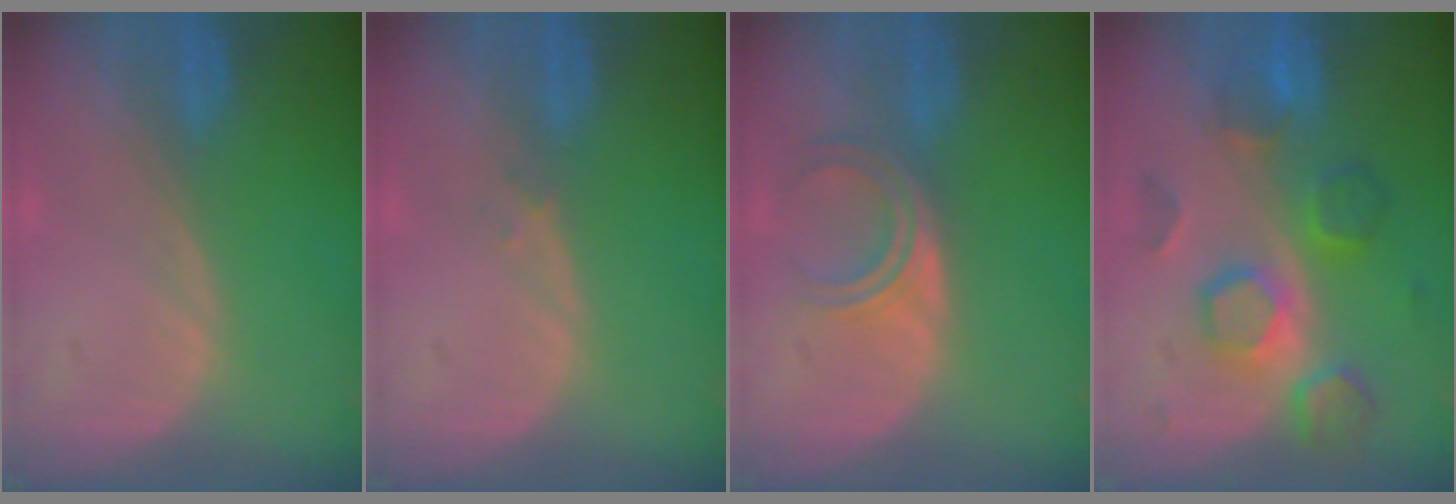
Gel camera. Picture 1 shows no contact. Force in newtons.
{"total": 0.7, "press": 0.7, "slide": 0.1}
{"total": 4.8, "press": 4.0, "slide": 2.6}
{"total": 8.4, "press": 8.3, "slide": 1.3}